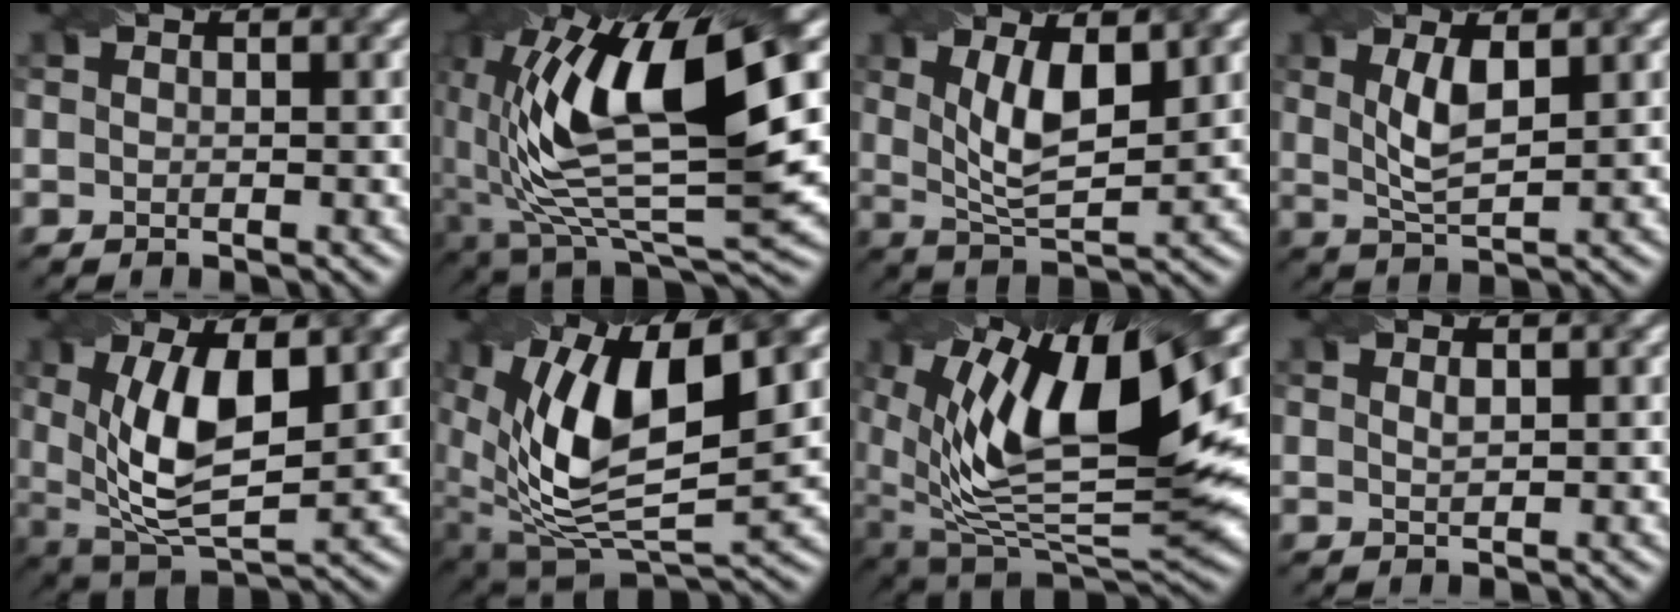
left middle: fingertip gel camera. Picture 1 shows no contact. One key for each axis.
{"total": 14.6, "fx": 2.9, "fy": 5.8, "fz": 13.1, "tx": -0.245, "ty": -0.007, "tz": 0.047}
{"total": 6.2, "fx": 1.9, "fy": 2.3, "fz": 5.4, "tx": -0.106, "ty": -0.005, "tz": 0.040}
{"total": 4.1, "fx": 1.2, "fy": 1.5, "fz": 3.6, "tx": -0.081, "ty": -0.004, "tz": 0.026}
{"total": 9.7, "fx": 1.7, "fy": 4.3, "fz": 8.5, "tx": -0.161, "ty": -0.004, "tz": 0.027}
{"total": 14.2, "fx": 3.6, "fy": 6.6, "fz": 12.0, "tx": -0.218, "ty": 0.002, "tz": 0.066}
{"total": 14.2, "fx": 4.7, "fy": 5.3, "fz": 12.4, "tx": -0.223, "ty": 0.001, "tz": 0.081}
{"total": 0.9, "fx": 0.4, "fy": 0.3, "fz": 0.8, "tx": -0.014, "ty": 0.000, "tz": 0.009}